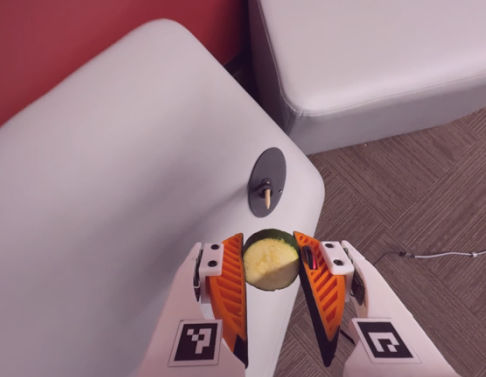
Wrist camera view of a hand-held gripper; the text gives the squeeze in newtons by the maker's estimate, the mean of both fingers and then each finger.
{"total": 11.9, "left": 12.6, "right": 11.2}